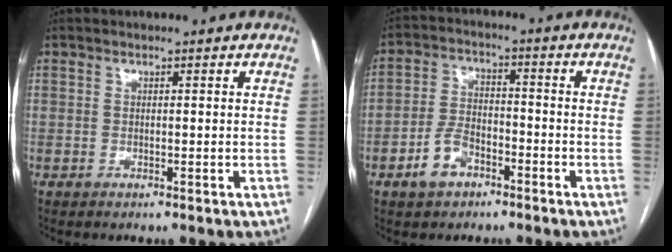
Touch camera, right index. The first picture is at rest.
{"total": 6.5, "force": [-3.6, 3.8, 3.9], "torque": [-0.086, 0.012, -0.064]}